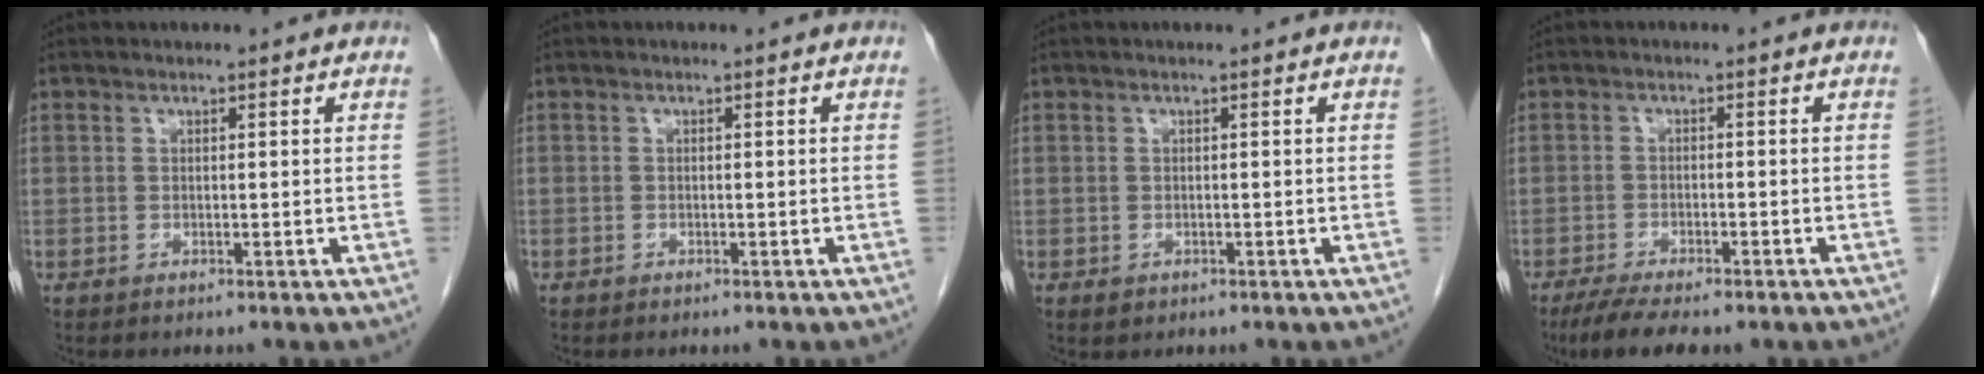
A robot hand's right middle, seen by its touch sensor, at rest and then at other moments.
{"total": 0.0}
{"total": 1.0, "force": [-0.5, 0.8, 0.4], "torque": [-0.008, 0.002, -0.001]}
{"total": 8.4, "force": [-6.6, 2.0, 4.9], "torque": [-0.074, -0.014, -0.098]}